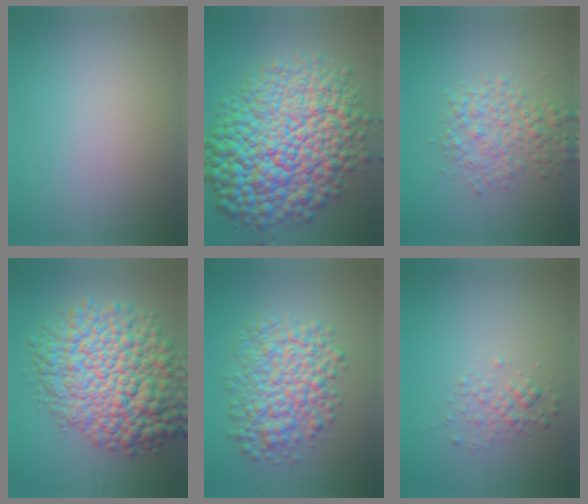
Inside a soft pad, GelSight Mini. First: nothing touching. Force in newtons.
{"total": 16.5, "press": 16.5, "slide": 0.2}
{"total": 3.2, "press": 3.2, "slide": 0.1}
{"total": 12.7, "press": 12.7, "slide": 0.3}
{"total": 6.8, "press": 6.8, "slide": 0.0}
{"total": 1.5, "press": 1.5, "slide": 0.1}